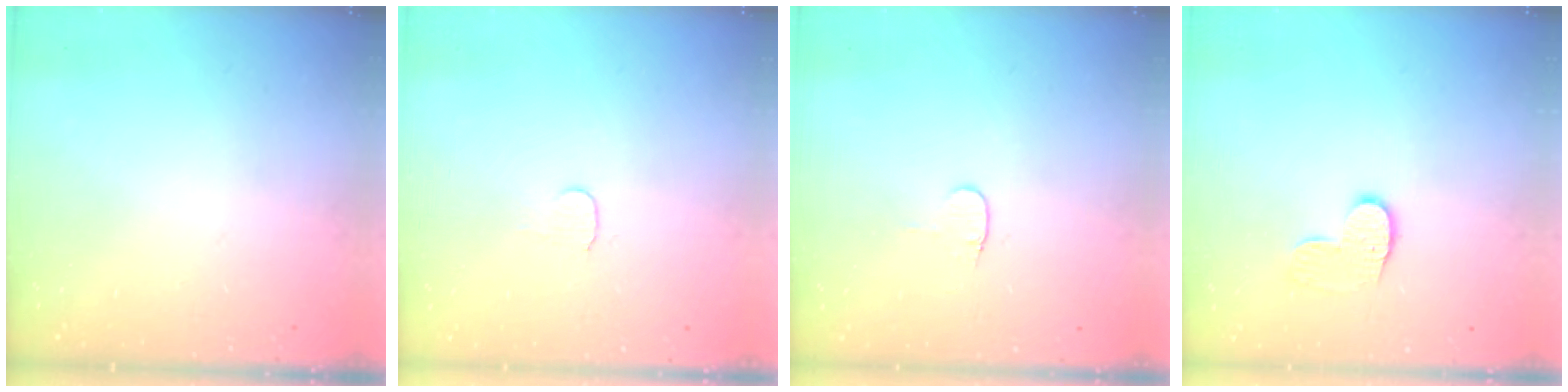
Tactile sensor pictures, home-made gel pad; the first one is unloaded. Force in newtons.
{"total": 3.7, "press": 3.7, "slide": 0.3}
{"total": 3.4, "press": 3.3, "slide": 0.4}
{"total": 8.2, "press": 8.2, "slide": 0.3}